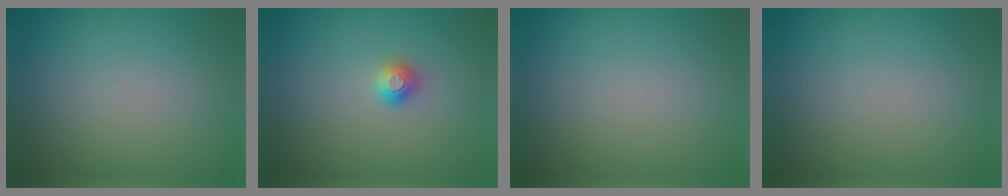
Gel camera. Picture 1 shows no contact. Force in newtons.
{"total": 1.2, "press": 1.1, "slide": 0.2}
{"total": 0.0}
{"total": 0.0}